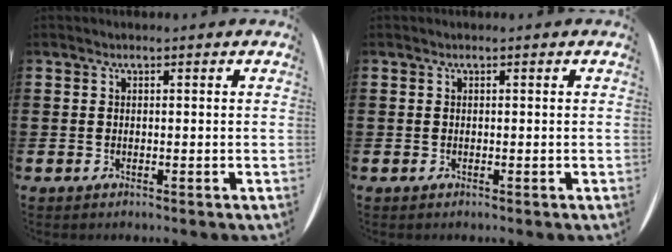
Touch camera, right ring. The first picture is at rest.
{"total": 0.0}